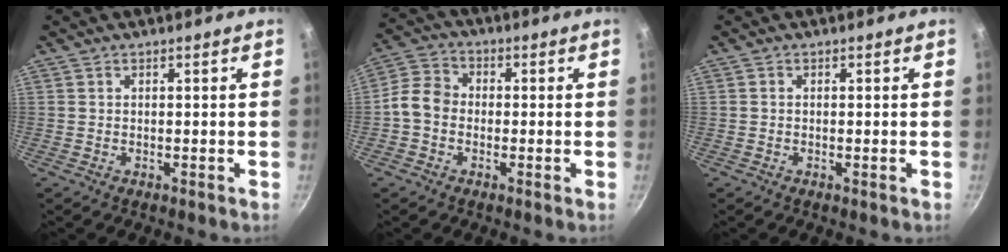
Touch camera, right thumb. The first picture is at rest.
{"total": 6.4, "force": [-1.2, 5.2, 3.5], "torque": [-0.050, 0.020, -0.044]}
{"total": 0.6, "force": [-0.3, 0.1, 0.5], "torque": [-0.012, 0.002, -0.007]}